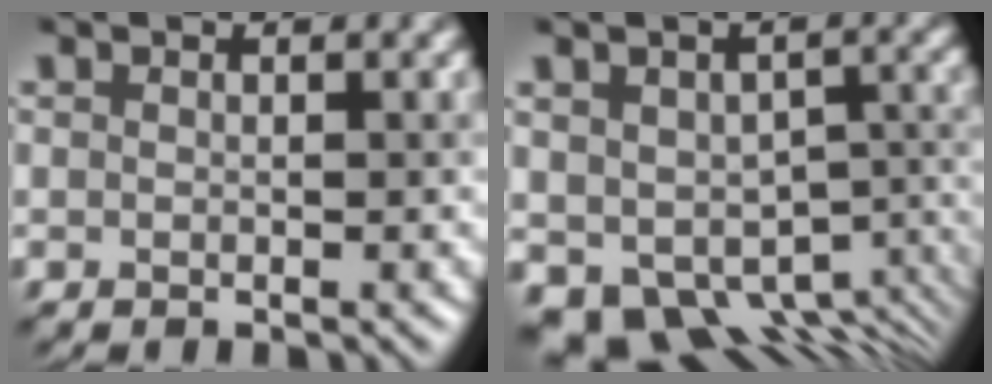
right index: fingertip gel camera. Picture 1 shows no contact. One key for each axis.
{"total": 10.6, "fx": -4.1, "fy": 7.1, "fz": 6.6, "tx": -0.101, "ty": -0.036, "tz": -0.035}